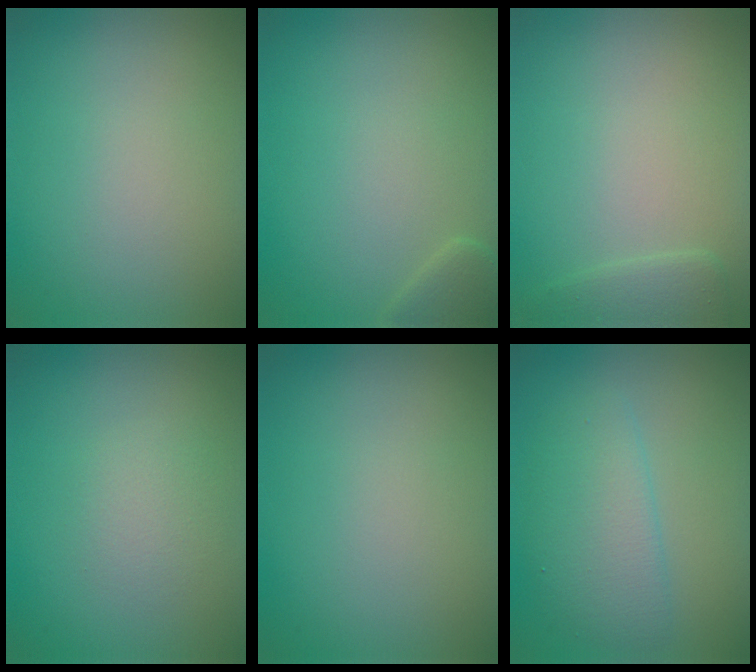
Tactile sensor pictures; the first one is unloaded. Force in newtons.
{"total": 1.7, "press": 1.7, "slide": 0.2}
{"total": 1.2, "press": 1.2, "slide": 0.1}
{"total": 1.6, "press": 1.6, "slide": 0.1}
{"total": 0.0}
{"total": 3.7, "press": 3.7, "slide": 0.2}